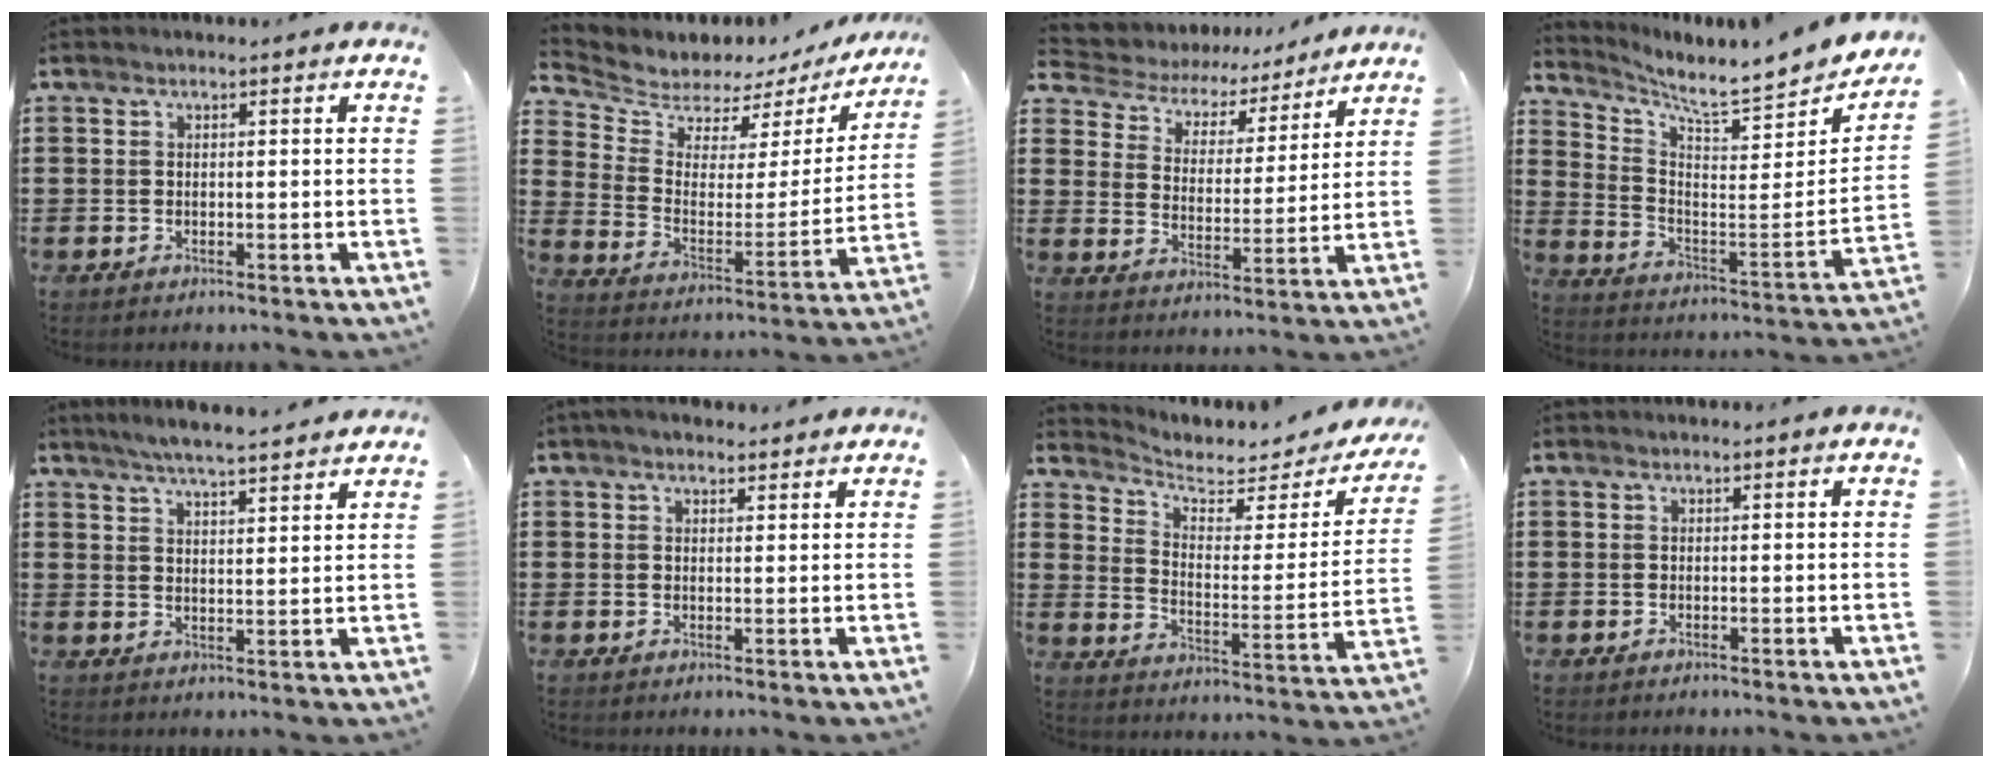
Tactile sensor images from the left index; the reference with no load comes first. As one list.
[{"total": 4.8, "force": [4.4, 1.9, 0.1], "torque": [-0.039, -0.038, 0.071]}, {"total": 4.3, "force": [3.9, 1.8, 0.6], "torque": [-0.040, -0.026, 0.059]}, {"total": 5.4, "force": [5.0, 0.2, 2.1], "torque": [-0.056, -0.064, 0.073]}, {"total": 4.6, "force": [4.3, -0.3, 1.7], "torque": [-0.046, -0.014, 0.076]}, {"total": 2.1, "force": [1.8, 0.9, 0.8], "torque": [-0.019, 0.007, 0.034]}, {"total": 4.0, "force": [3.2, 1.6, 1.8], "torque": [-0.058, -0.021, 0.049]}, {"total": 0.0}]